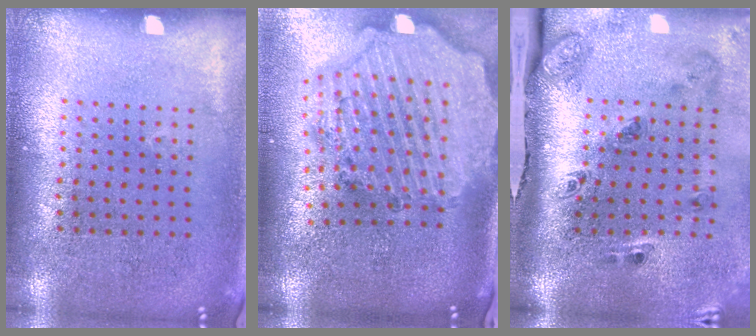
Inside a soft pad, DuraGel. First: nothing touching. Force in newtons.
{"total": 4.1, "press": 3.3, "slide": 2.3}
{"total": 3.5, "press": 2.2, "slide": 2.7}